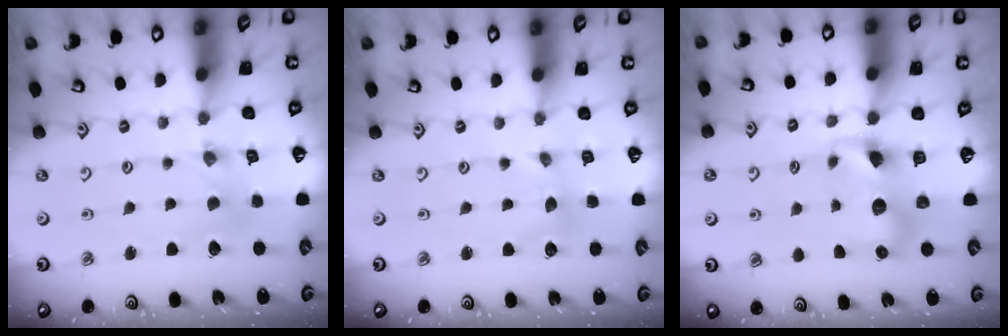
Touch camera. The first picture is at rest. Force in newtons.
{"total": 1.7, "press": 1.6, "slide": 0.2}
{"total": 7.3, "press": 7.3, "slide": 0.7}